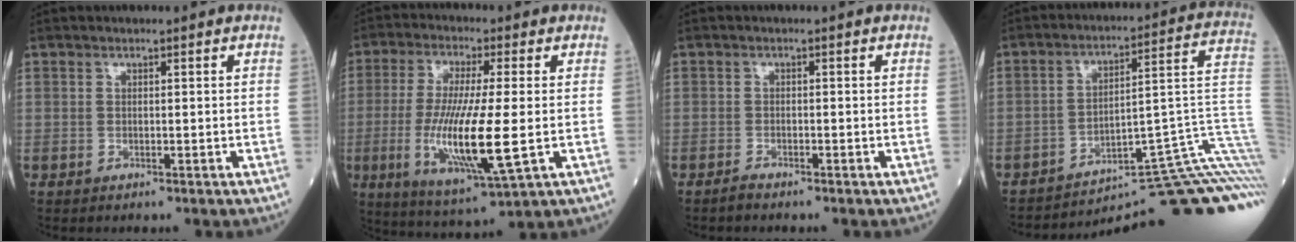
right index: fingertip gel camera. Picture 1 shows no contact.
{"total": 15.1, "force": [-2.5, 1.9, 14.8], "torque": [-0.300, -0.032, -0.040]}
{"total": 1.6, "force": [-1.4, 0.6, 0.6], "torque": [-0.023, -0.003, -0.025]}
{"total": 23.7, "force": [-17.2, 1.5, 16.2], "torque": [-0.109, 0.048, -0.229]}